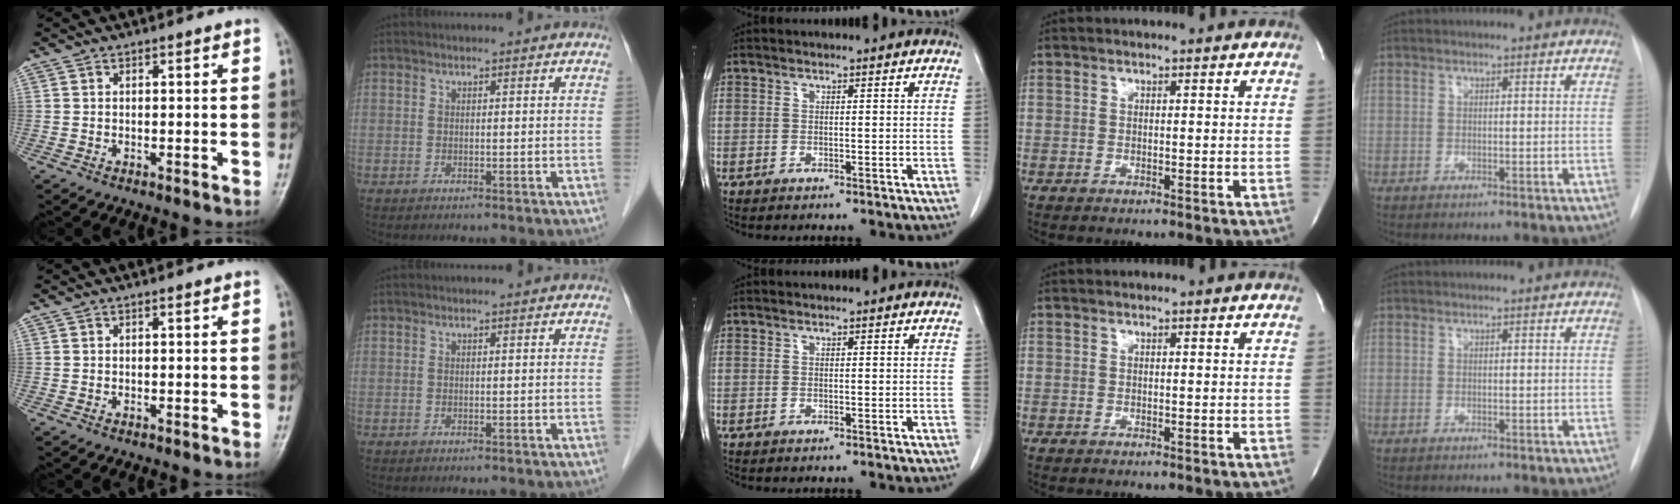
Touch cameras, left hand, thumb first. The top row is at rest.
{}